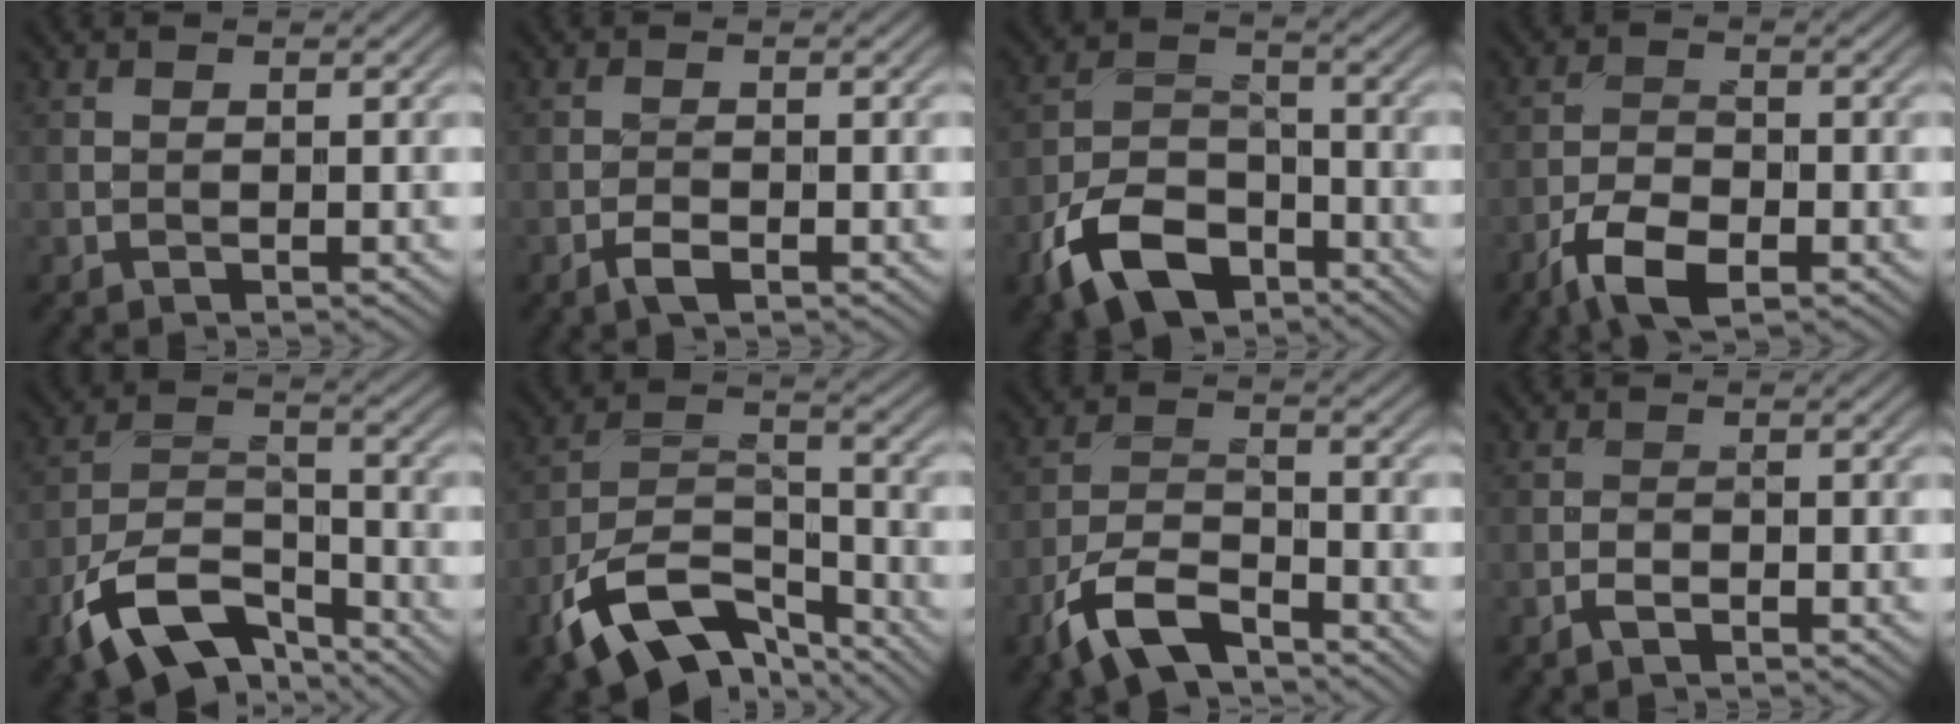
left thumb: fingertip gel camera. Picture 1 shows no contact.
{"total": 1.8, "force": [-1.1, 0.7, 1.2], "torque": [-0.025, 0.001, -0.025]}
{"total": 10.1, "force": [-6.1, 5.6, 5.8], "torque": [-0.127, -0.011, -0.126]}
{"total": 6.4, "force": [-3.8, 2.7, 4.3], "torque": [-0.086, -0.002, -0.078]}
{"total": 11.5, "force": [-7.1, 5.6, 7.2], "torque": [-0.146, -0.010, -0.140]}
{"total": 13.2, "force": [-8.2, 6.5, 8.0], "torque": [-0.161, -0.016, -0.159]}
{"total": 8.3, "force": [-5.7, 3.3, 5.1], "torque": [-0.104, -0.005, -0.124]}
{"total": 1.0, "force": [-0.8, 0.3, 0.5], "torque": [-0.013, 0.001, -0.018]}